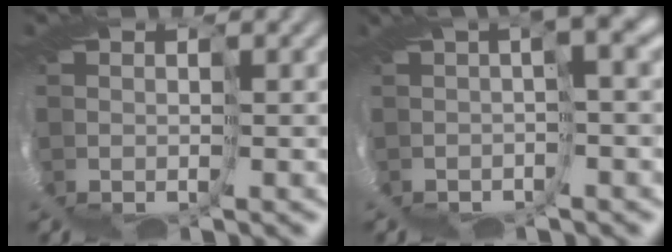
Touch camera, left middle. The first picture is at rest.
{"total": 3.2, "force": [0.2, -3.1, 0.5], "torque": [-0.023, -0.002, -0.004]}